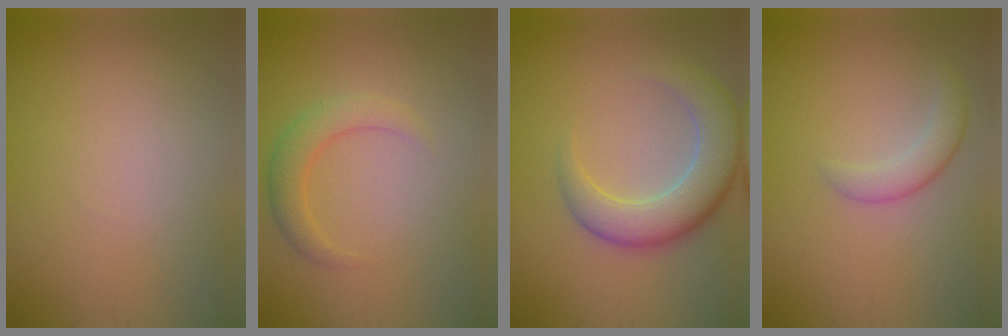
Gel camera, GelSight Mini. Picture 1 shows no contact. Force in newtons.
{"total": 2.8, "press": 2.8, "slide": 0.2}
{"total": 6.5, "press": 6.5, "slide": 0.5}
{"total": 2.3, "press": 2.3, "slide": 0.1}